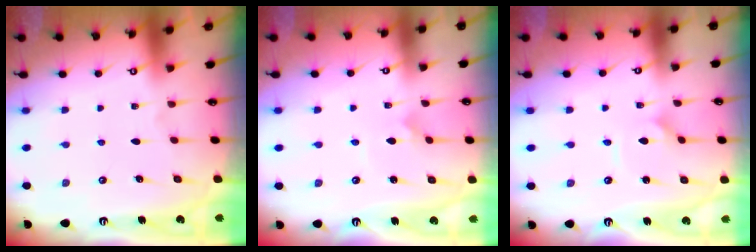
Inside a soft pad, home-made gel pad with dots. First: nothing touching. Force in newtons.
{"total": 2.8, "press": 2.8, "slide": 0.2}
{"total": 2.2, "press": 2.2, "slide": 0.1}